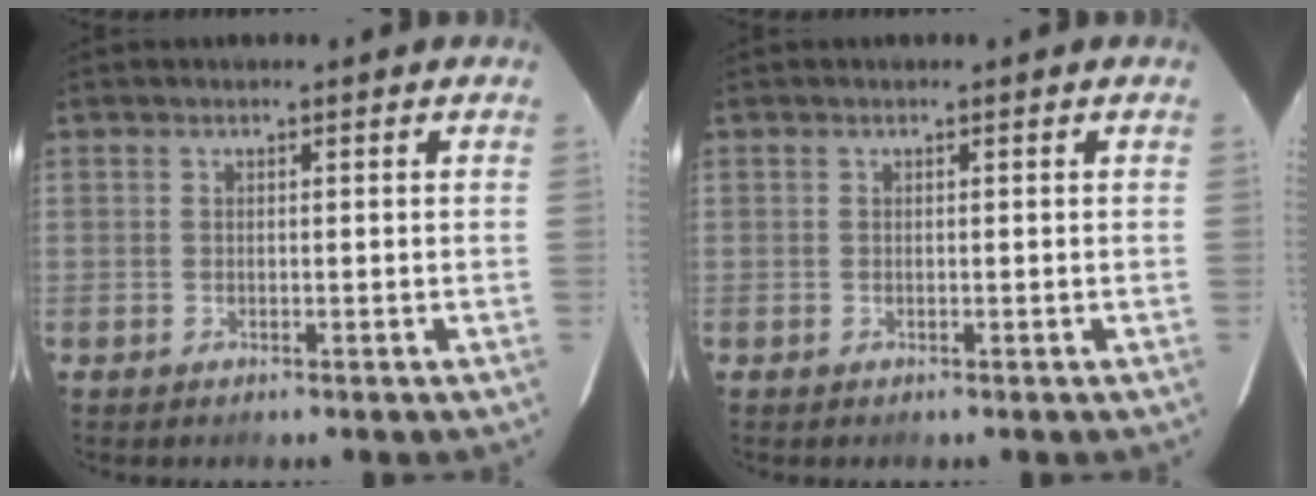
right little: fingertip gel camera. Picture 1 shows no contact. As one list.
[{"total": 0.0}]